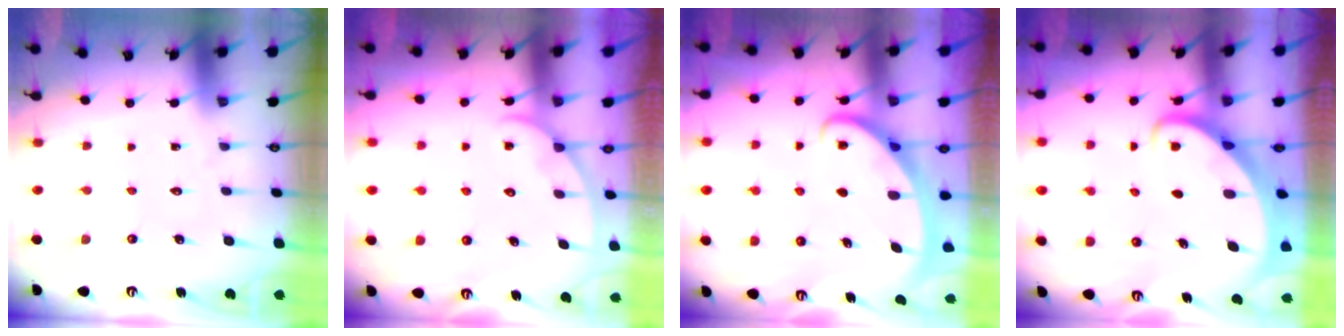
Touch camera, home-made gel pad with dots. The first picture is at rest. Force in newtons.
{"total": 2.4, "press": 2.4, "slide": 0.3}
{"total": 2.5, "press": 2.5, "slide": 0.4}
{"total": 3.5, "press": 3.5, "slide": 0.4}